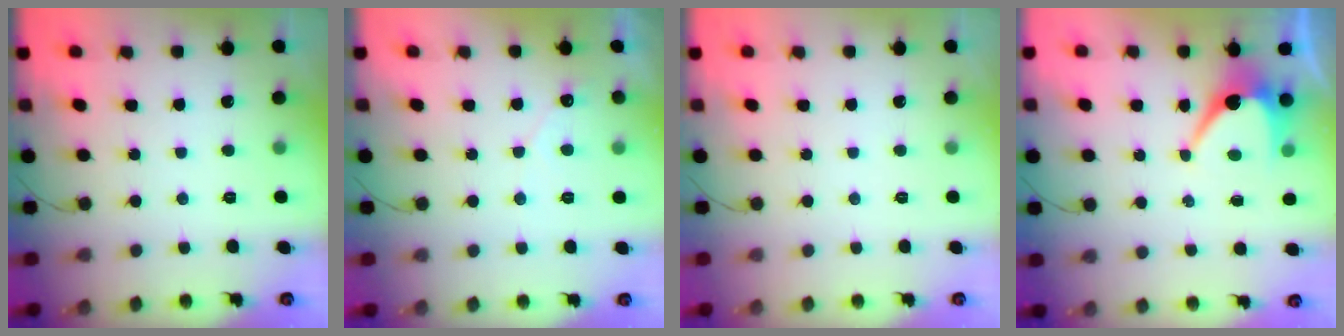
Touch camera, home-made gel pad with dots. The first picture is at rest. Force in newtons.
{"total": 2.5, "press": 2.5, "slide": 0.1}
{"total": 0.0}
{"total": 7.1, "press": 7.0, "slide": 0.5}